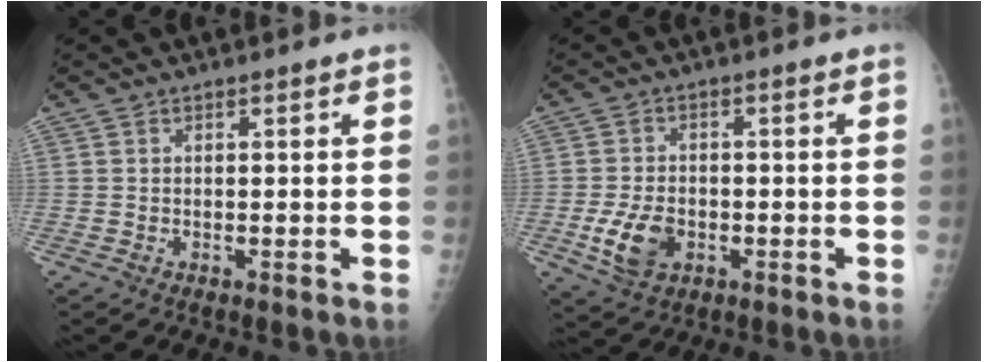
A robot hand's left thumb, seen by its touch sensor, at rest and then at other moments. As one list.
[{"total": 7.3, "force": [-2.1, 5.0, 4.9], "torque": [-0.087, 0.003, -0.033]}]